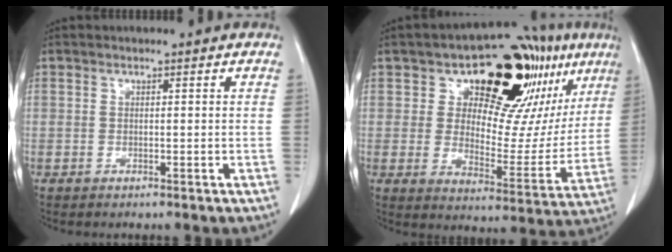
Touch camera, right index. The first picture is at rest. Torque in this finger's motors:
{"motor_torque": [0.26, 0.57, 0.17, 0.06]}